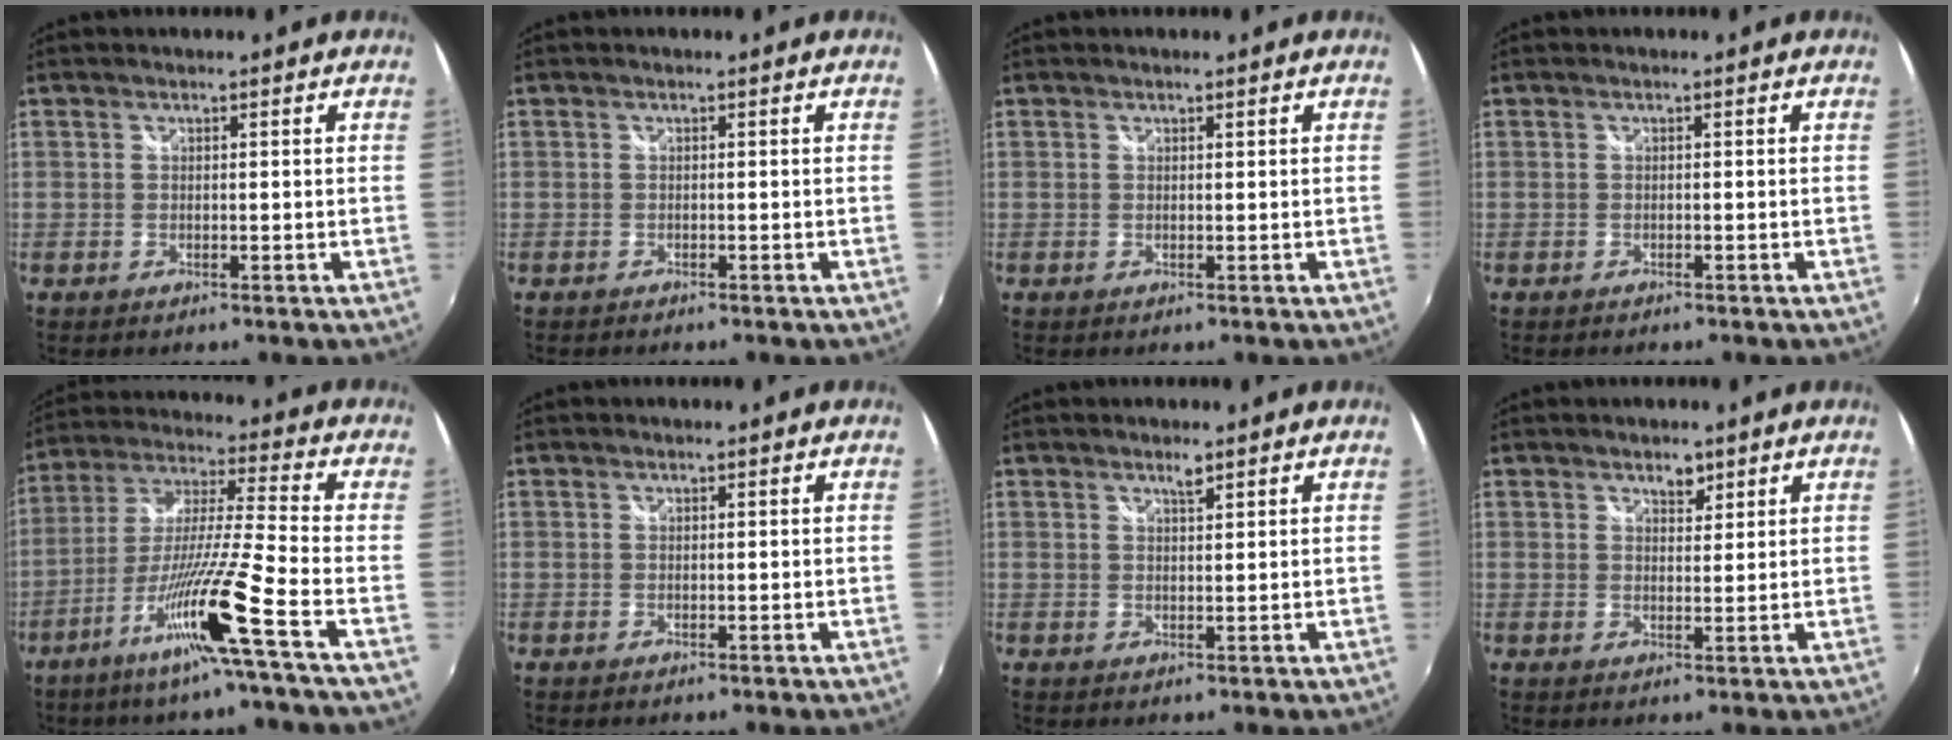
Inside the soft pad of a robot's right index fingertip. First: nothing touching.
{"total": 0.6, "force": [-0.6, 0.1, 0.1], "torque": [-0.004, -0.004, -0.012]}
{"total": 0.0}
{"total": 0.6, "force": [-0.5, 0.2, 0.1], "torque": [-0.004, -0.002, -0.010]}
{"total": 14.9, "force": [-8.5, -2.5, 11.9], "torque": [-0.223, -0.027, -0.157]}
{"total": 0.0}
{"total": 1.4, "force": [1.1, 0.2, 0.9], "torque": [-0.013, 0.003, 0.019]}
{"total": 2.3, "force": [1.6, 1.3, 0.9], "torque": [-0.010, 0.005, 0.027]}